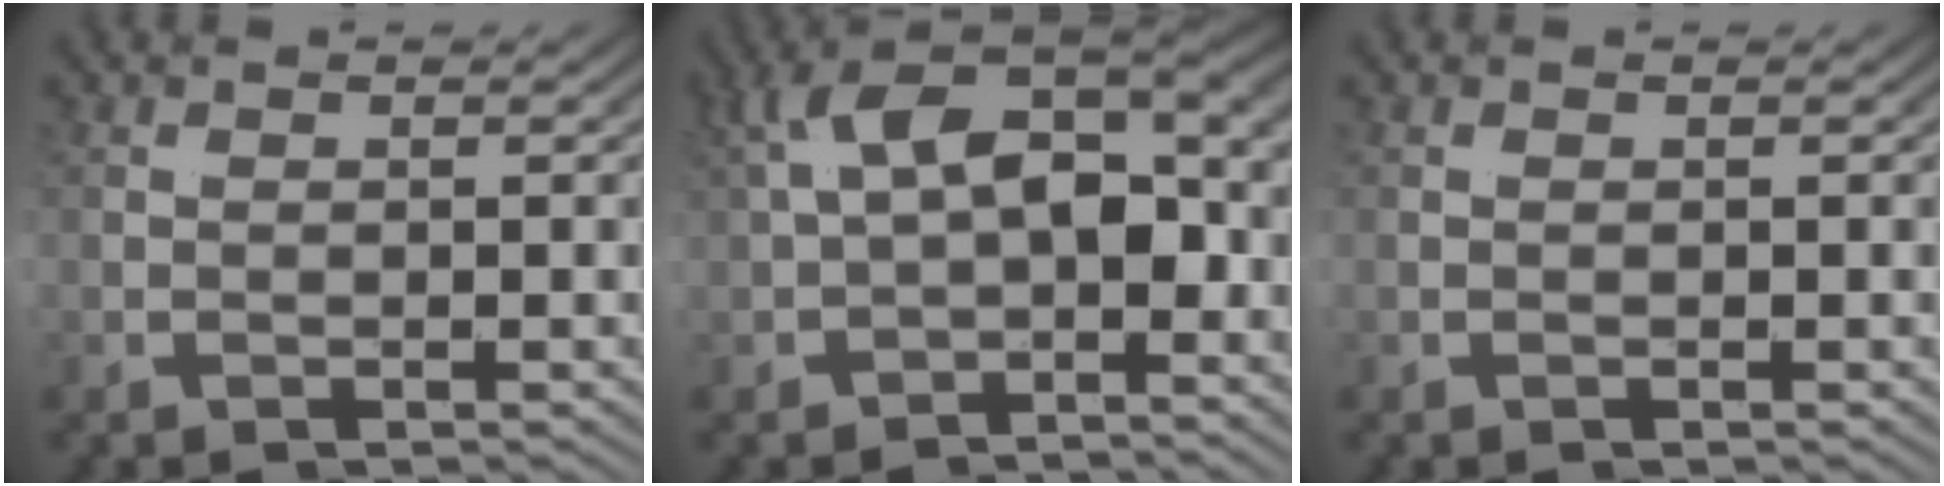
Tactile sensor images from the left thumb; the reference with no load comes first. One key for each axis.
{"total": 9.0, "fx": -0.1, "fy": 5.9, "fz": 6.8, "tx": -0.128, "ty": -0.005, "tz": -0.004}
{"total": 0.0}